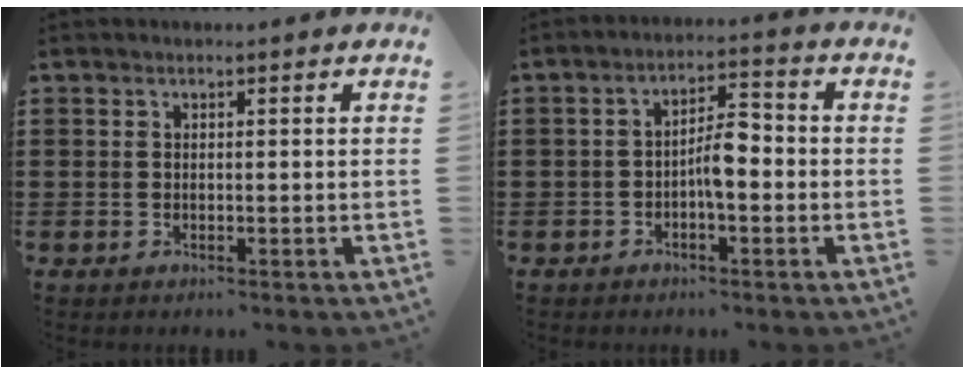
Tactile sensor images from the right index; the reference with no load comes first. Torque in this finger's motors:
{"motor_torque": [0.32, 0.13, 0.27, 0.03]}